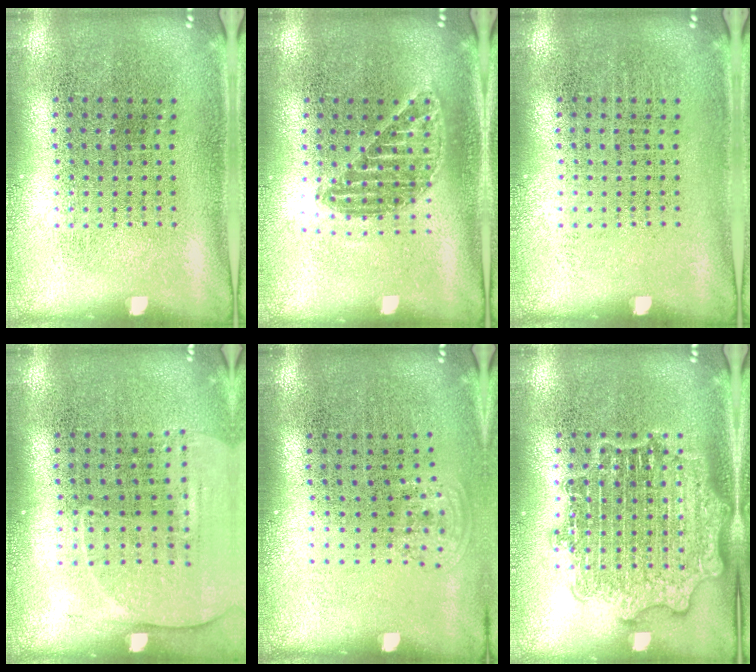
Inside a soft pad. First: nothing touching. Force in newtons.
{"total": 1.2, "press": 1.1, "slide": 0.5}
{"total": 0.0}
{"total": 1.4, "press": 1.3, "slide": 0.4}
{"total": 0.8, "press": 0.6, "slide": 0.4}
{"total": 2.8, "press": 2.8, "slide": 0.4}